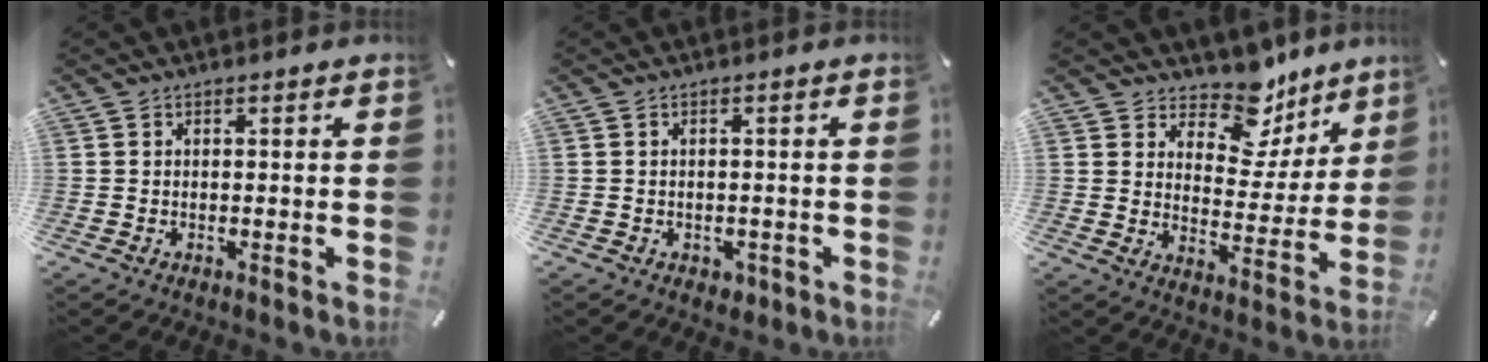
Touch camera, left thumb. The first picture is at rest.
{"total": 2.0, "force": [-0.8, 1.6, 0.9], "torque": [-0.016, 0.004, -0.016]}
{"total": 13.1, "force": [10.1, 6.9, 4.5], "torque": [-0.065, -0.091, 0.181]}